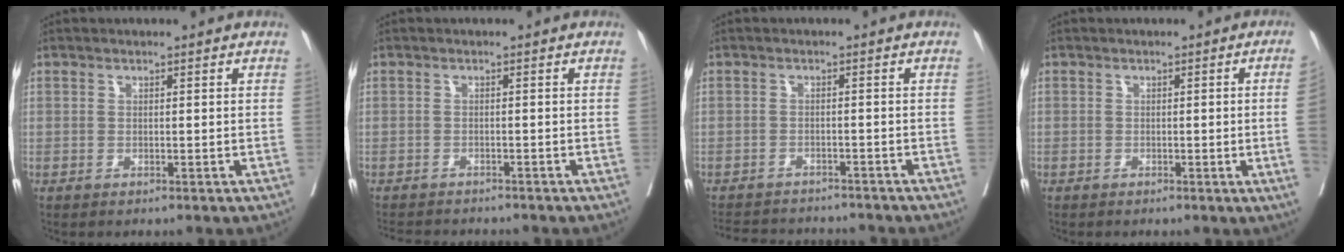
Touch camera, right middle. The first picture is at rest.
{"total": 7.2, "force": [-6.8, 1.4, 2.2], "torque": [-0.031, -0.008, -0.094]}
{"total": 11.3, "force": [-10.6, 2.4, 3.0], "torque": [-0.059, 0.002, -0.140]}
{"total": 3.7, "force": [-0.5, -1.3, 3.4], "torque": [-0.041, -0.007, -0.006]}